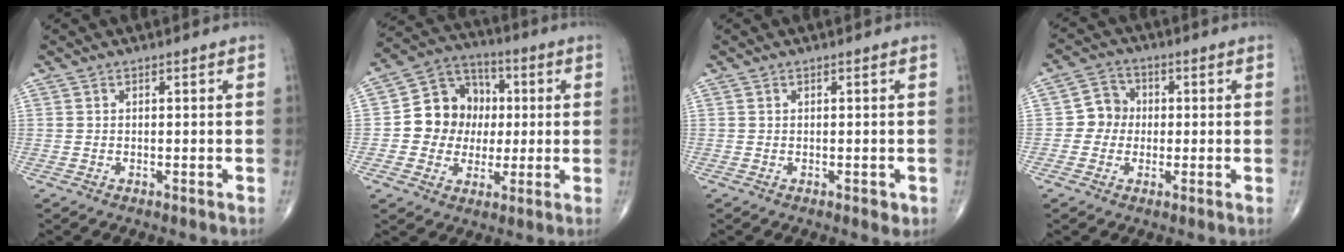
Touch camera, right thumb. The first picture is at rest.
{"total": 12.7, "force": [0.3, 11.2, 6.0], "torque": [-0.051, 0.024, 0.002]}
{"total": 1.3, "force": [-0.3, 0.9, 0.9], "torque": [-0.007, -0.002, -0.002]}
{"total": 5.4, "force": [-0.2, 5.1, 1.8], "torque": [0.000, 0.012, -0.016]}